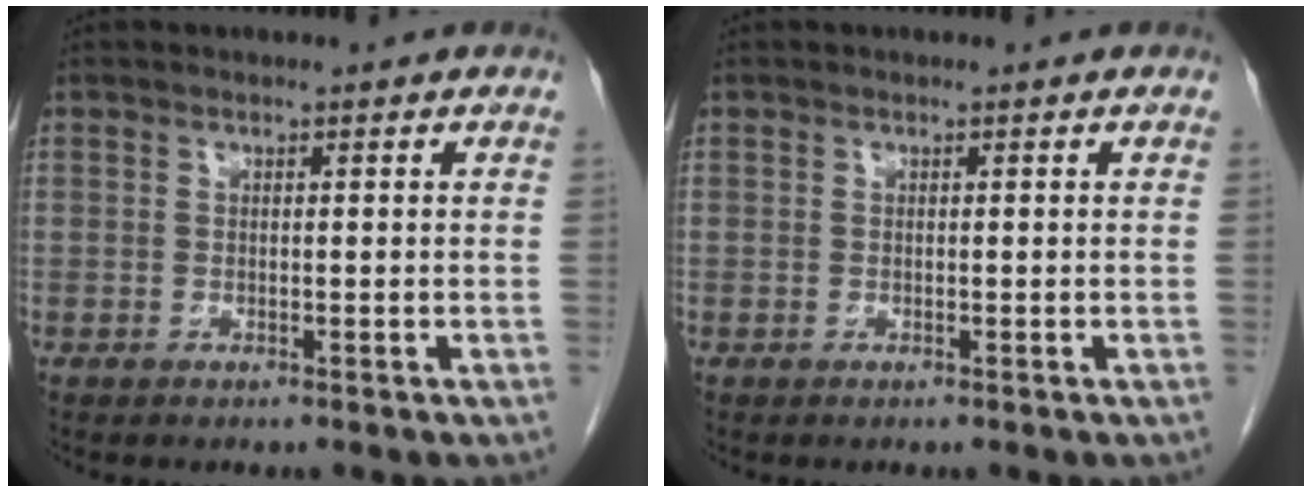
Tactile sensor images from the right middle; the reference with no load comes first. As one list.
[{"total": 0.0}]